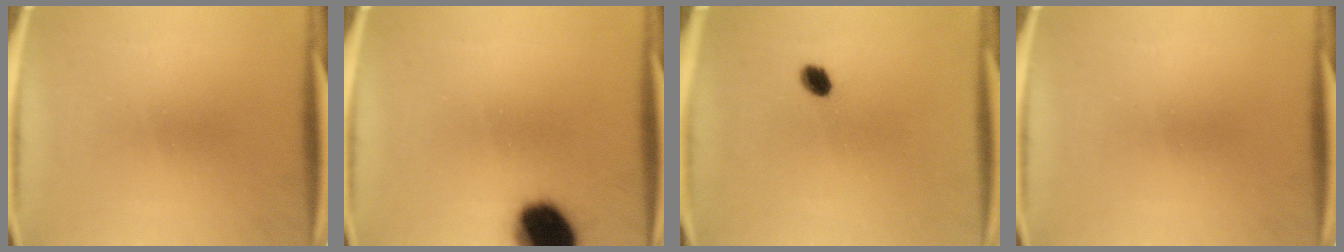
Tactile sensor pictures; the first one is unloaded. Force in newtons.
{"total": 16.4}
{"total": 2.9}
{"total": 0.0}